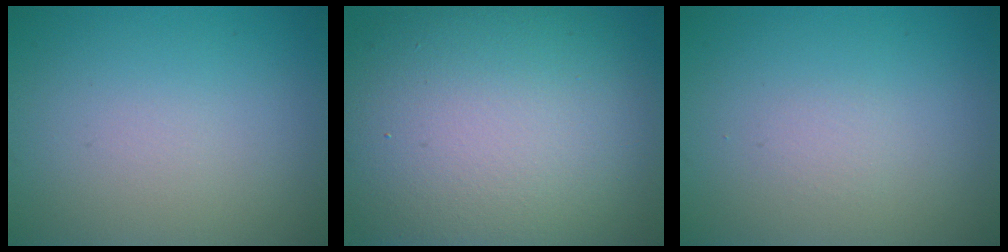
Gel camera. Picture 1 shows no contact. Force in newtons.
{"total": 15.4, "press": 15.3, "slide": 1.0}
{"total": 0.0}